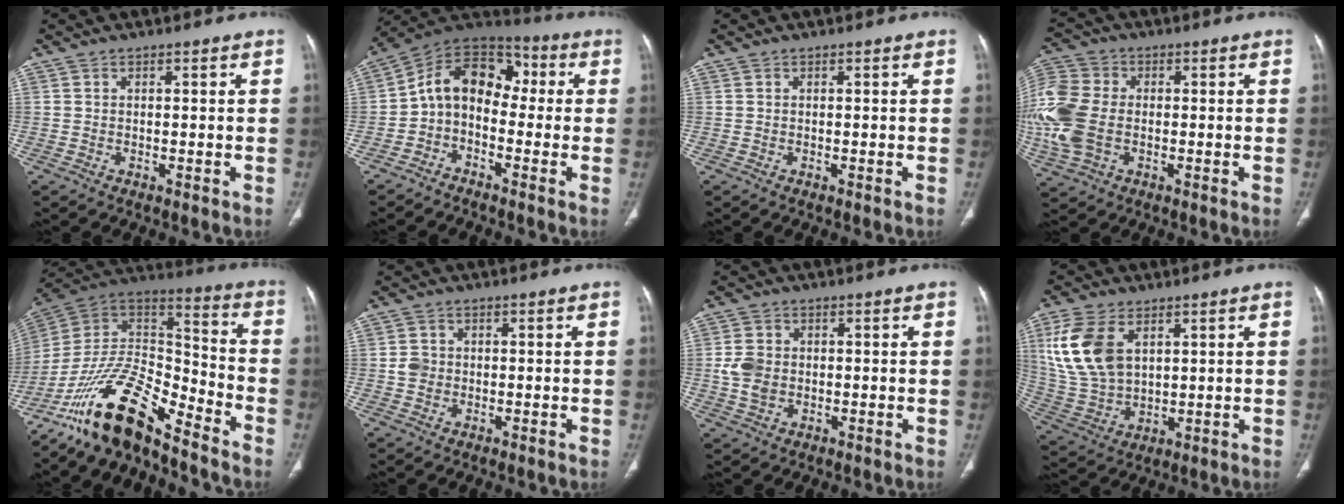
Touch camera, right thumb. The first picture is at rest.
{"total": 11.6, "force": [-1.3, 8.4, 7.9], "torque": [-0.107, 0.064, -0.042]}
{"total": 0.0}
{"total": 15.9, "force": [-1.5, 11.3, 11.1], "torque": [-0.290, 0.004, -0.025]}
{"total": 19.0, "force": [-14.0, 6.5, 11.0], "torque": [-0.179, 0.098, -0.256]}
{"total": 2.5, "force": [-0.1, 2.2, 1.1], "torque": [-0.013, 0.007, -0.003]}
{"total": 5.1, "force": [-0.2, 3.9, 3.3], "torque": [-0.062, 0.004, 0.000]}
{"total": 14.1, "force": [4.9, 8.7, 10.0], "torque": [-0.209, -0.011, 0.111]}